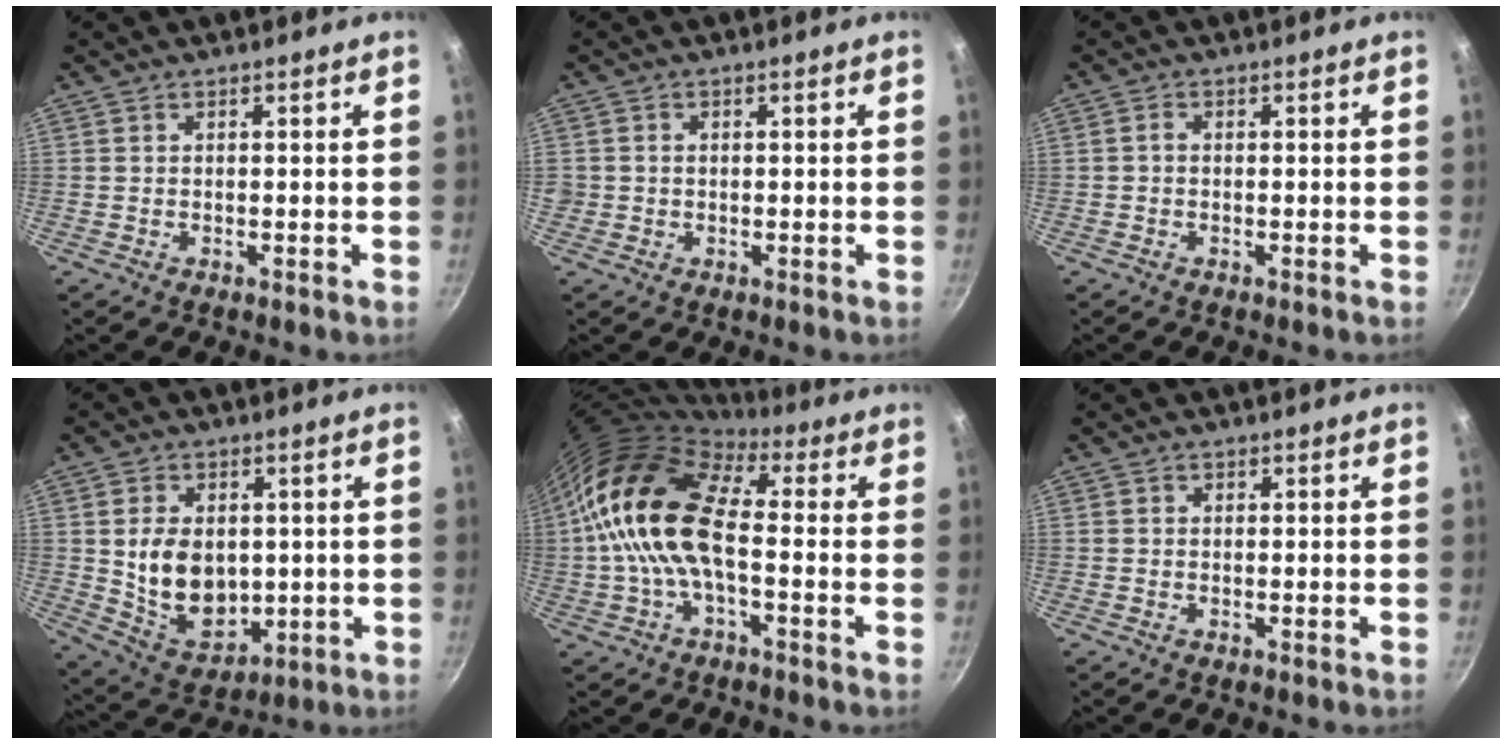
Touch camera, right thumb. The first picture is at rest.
{"total": 1.7, "force": [0.0, 1.7, 0.5], "torque": [-0.002, 0.007, 0.000]}
{"total": 1.1, "force": [-0.2, 0.9, 0.7], "torque": [-0.012, 0.008, -0.004]}
{"total": 13.3, "force": [1.0, 9.7, 9.1], "torque": [-0.126, -0.022, 0.038]}
{"total": 16.3, "force": [-0.1, 8.5, 14.0], "torque": [-0.239, 0.028, -0.017]}
{"total": 0.6, "force": [0.1, 0.5, 0.1], "torque": [0.001, 0.003, 0.001]}